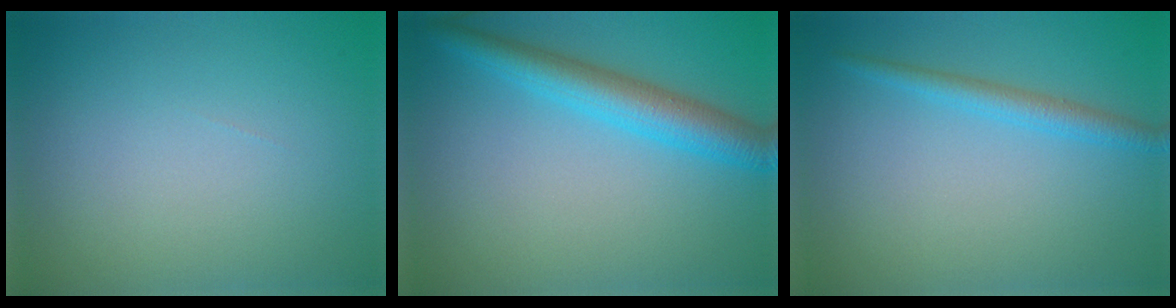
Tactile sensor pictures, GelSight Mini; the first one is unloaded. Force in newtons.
{"total": 4.8, "press": 4.8, "slide": 0.2}
{"total": 2.1, "press": 2.1, "slide": 0.1}